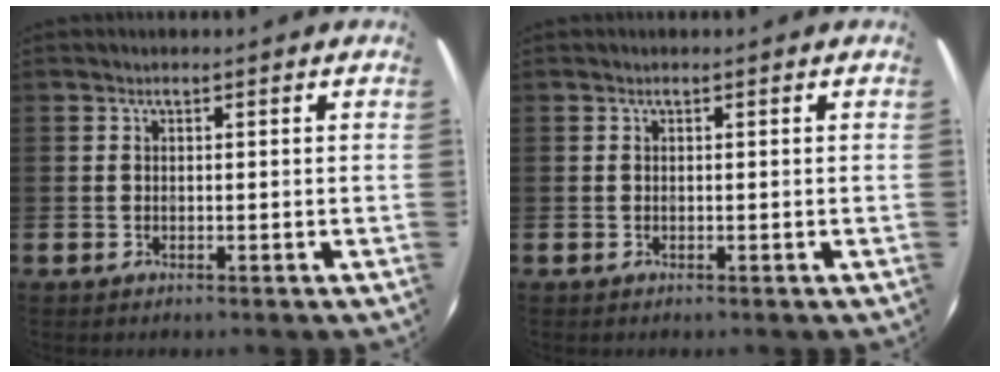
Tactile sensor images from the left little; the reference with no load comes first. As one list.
[{"total": 0.0}]